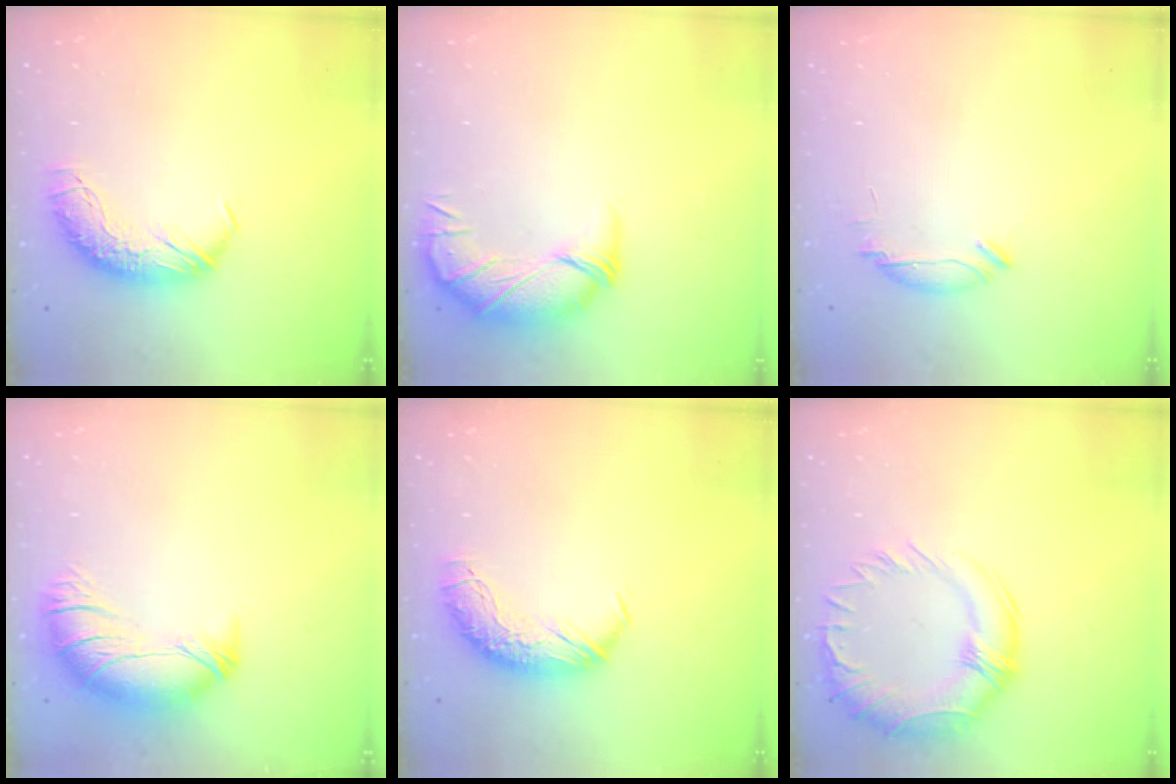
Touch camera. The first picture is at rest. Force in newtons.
{"total": 4.1, "press": 3.4, "slide": 2.1}
{"total": 5.5, "press": 5.4, "slide": 1.1}
{"total": 2.8, "press": 0.9, "slide": 2.6}
{"total": 0.0}
{"total": 7.2, "press": 6.1, "slide": 3.8}